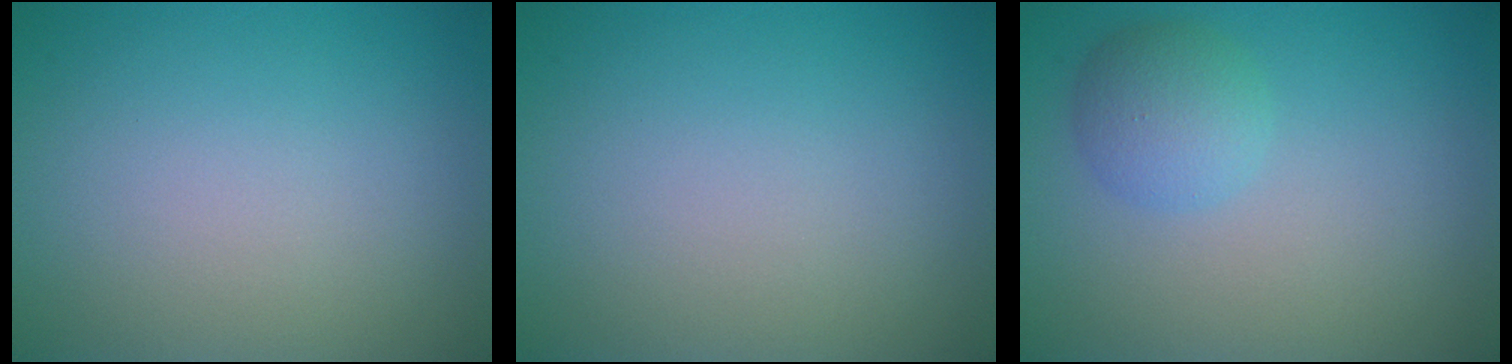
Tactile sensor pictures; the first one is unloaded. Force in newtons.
{"total": 0.0}
{"total": 2.8, "press": 2.8, "slide": 0.1}